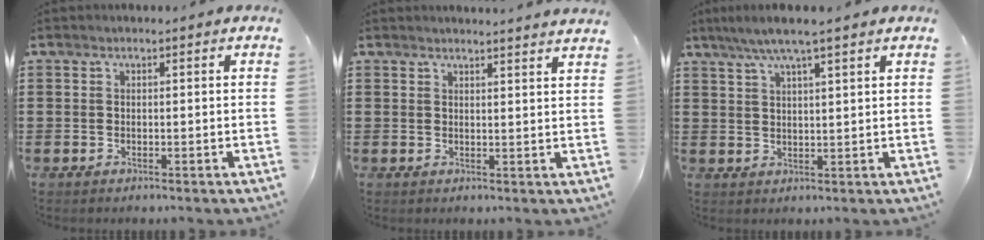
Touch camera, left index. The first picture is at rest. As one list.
[{"total": 2.2, "force": [2.1, -0.5, 0.3], "torque": [-0.009, -0.005, 0.041]}, {"total": 5.1, "force": [3.8, -0.1, 3.4], "torque": [-0.074, -0.004, 0.067]}]